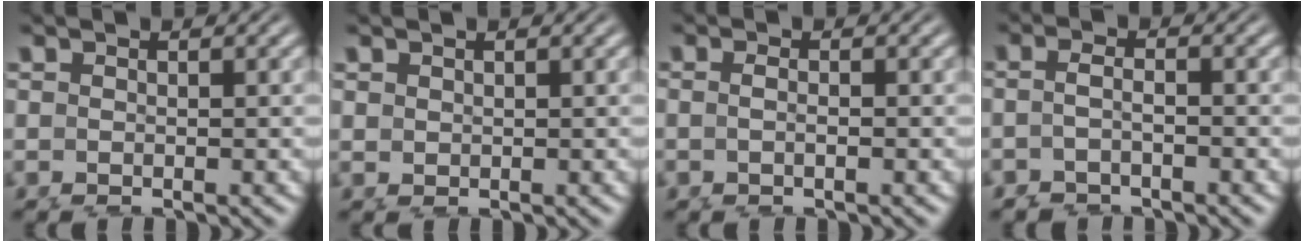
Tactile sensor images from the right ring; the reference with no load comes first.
{"total": 1.0, "force": [0.4, 0.9, 0.0], "torque": [-0.003, -0.005, 0.009]}
{"total": 1.5, "force": [-0.2, 0.3, 1.4], "torque": [-0.027, 0.001, -0.004]}
{"total": 2.3, "force": [-0.8, 1.7, 1.4], "torque": [-0.020, -0.004, -0.017]}